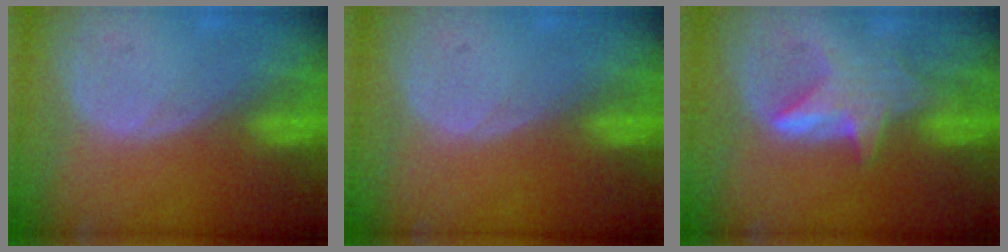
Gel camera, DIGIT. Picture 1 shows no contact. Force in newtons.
{"total": 0.0}
{"total": 5.5, "press": 5.5, "slide": 0.2}